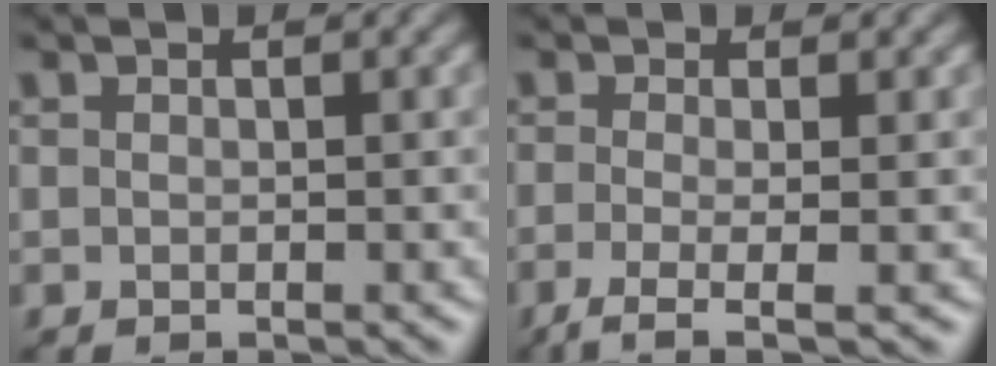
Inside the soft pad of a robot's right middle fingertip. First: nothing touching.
{"total": 3.7, "force": [-1.5, 1.0, 3.2], "torque": [-0.055, -0.010, -0.040]}